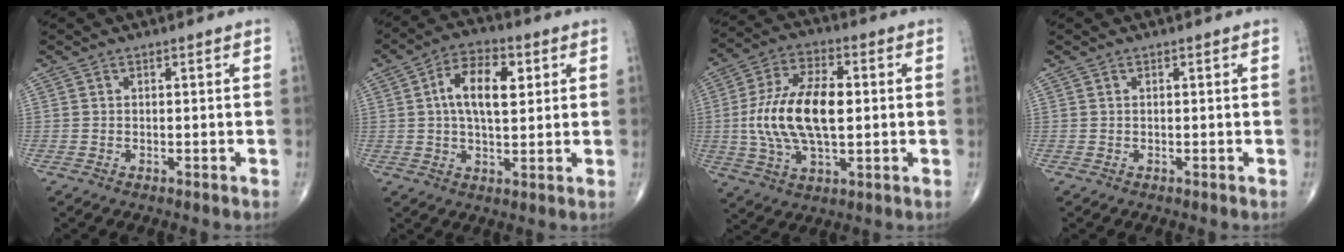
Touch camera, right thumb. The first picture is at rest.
{"total": 10.7, "force": [2.5, 5.4, 8.9], "torque": [-0.141, 0.008, 0.036]}
{"total": 16.5, "force": [0.2, 8.2, 14.4], "torque": [-0.281, 0.011, 0.003]}
{"total": 0.0}